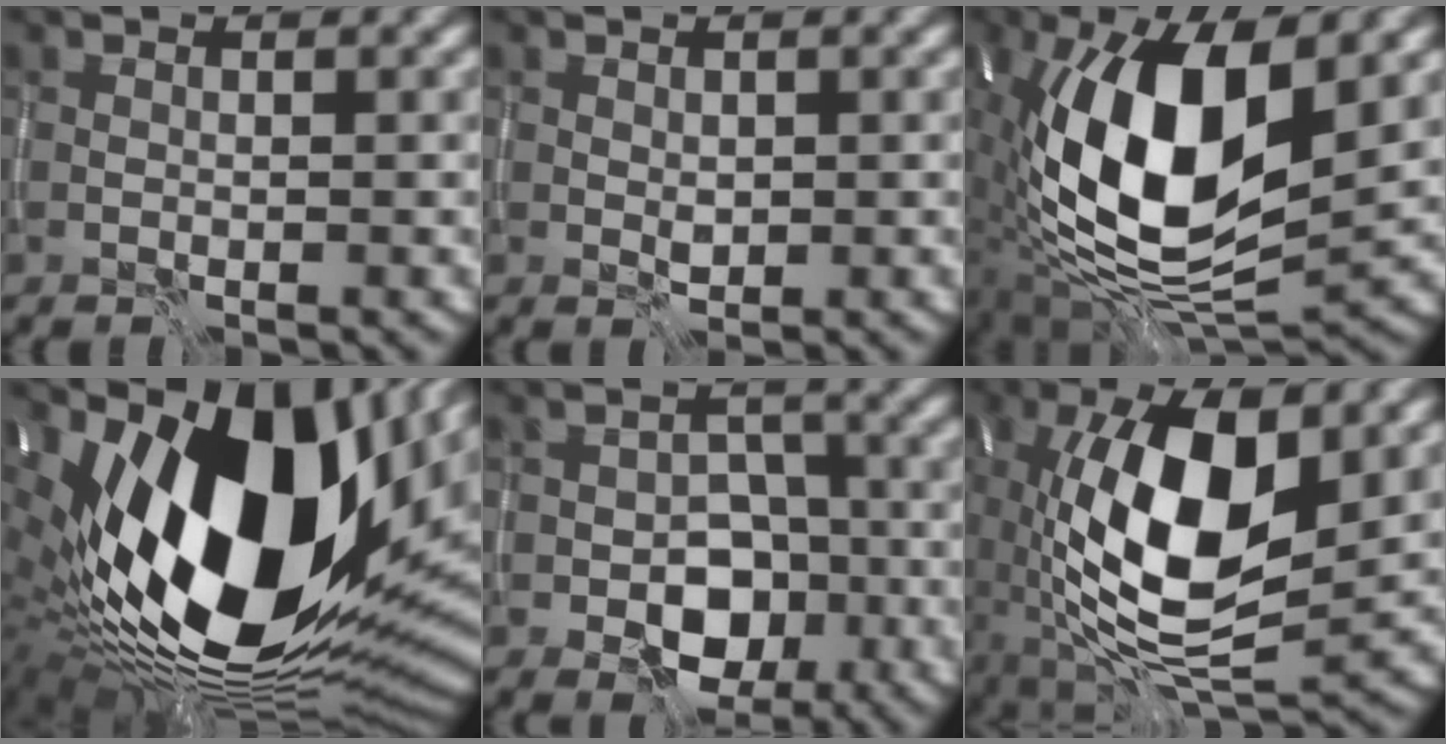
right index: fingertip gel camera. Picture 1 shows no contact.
{"total": 0.8, "force": [0.1, 0.6, 0.5], "torque": [-0.009, -0.004, 0.006]}
{"total": 14.3, "force": [0.7, 6.4, 12.8], "torque": [-0.233, 0.000, 0.002]}
{"total": 19.6, "force": [2.5, 9.9, 16.8], "torque": [-0.296, -0.003, 0.034]}
{"total": 5.4, "force": [-2.0, 3.9, 3.1], "torque": [-0.034, -0.005, -0.030]}
{"total": 13.3, "force": [0.1, 5.9, 11.9], "torque": [-0.207, 0.003, -0.007]}